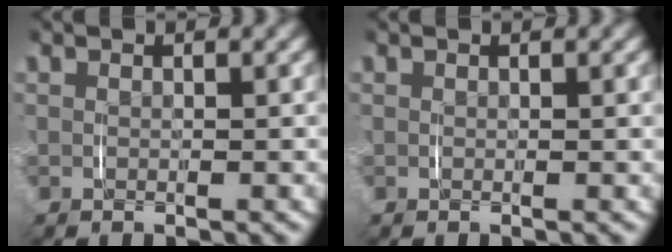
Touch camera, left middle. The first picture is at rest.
{"total": 0.0}